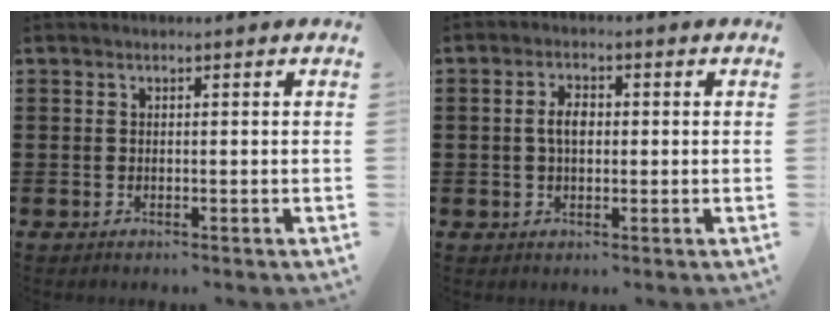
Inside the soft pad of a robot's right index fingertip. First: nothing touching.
{"total": 3.4, "force": [0.2, 1.8, 2.8], "torque": [-0.056, 0.008, 0.001]}